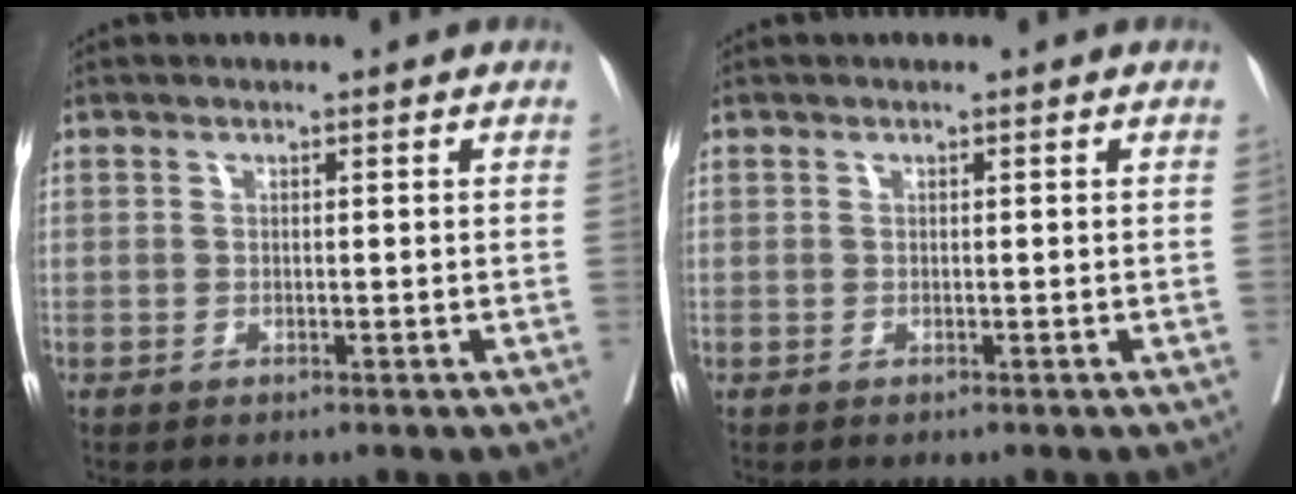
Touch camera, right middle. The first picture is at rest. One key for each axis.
{"total": 0.0}